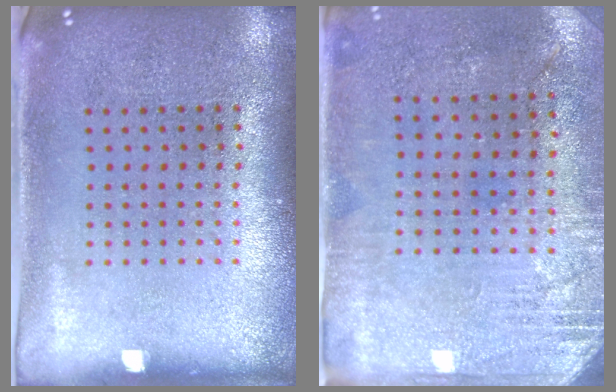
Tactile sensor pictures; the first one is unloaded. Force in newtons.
{"total": 2.8, "press": 2.5, "slide": 1.4}